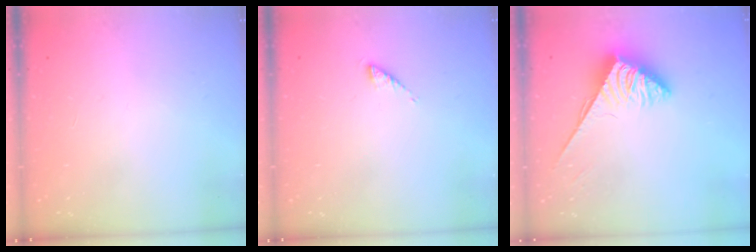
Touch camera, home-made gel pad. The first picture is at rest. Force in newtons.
{"total": 2.2, "press": 2.1, "slide": 0.4}
{"total": 3.9, "press": 3.8, "slide": 0.6}